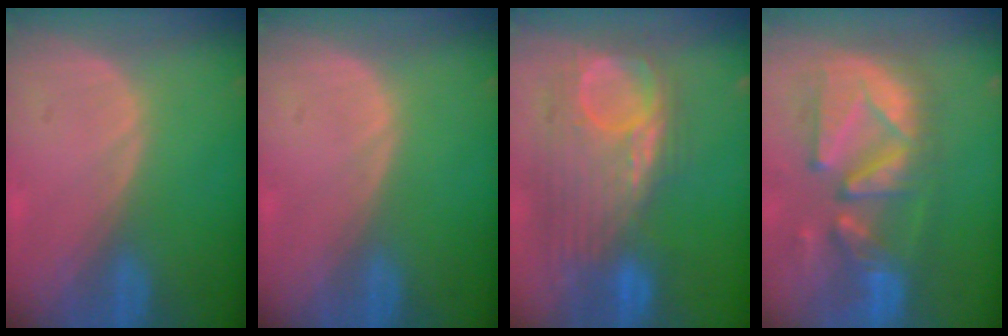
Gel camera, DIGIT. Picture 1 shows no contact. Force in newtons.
{"total": 0.0}
{"total": 11.2, "press": 10.4, "slide": 4.1}
{"total": 12.1, "press": 11.0, "slide": 5.1}